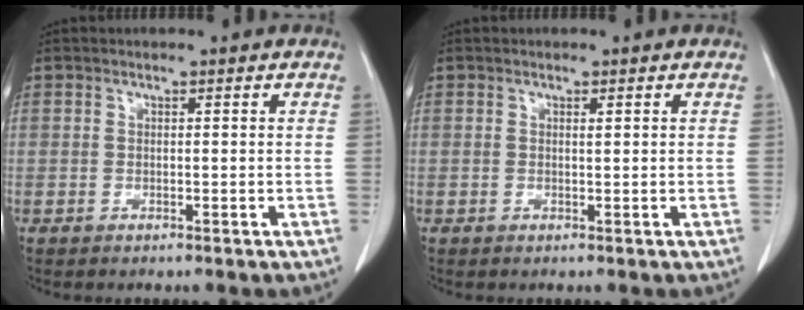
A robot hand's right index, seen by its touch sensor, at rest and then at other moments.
{"total": 0.5, "force": [0.3, 0.0, 0.4], "torque": [-0.009, -0.001, 0.005]}